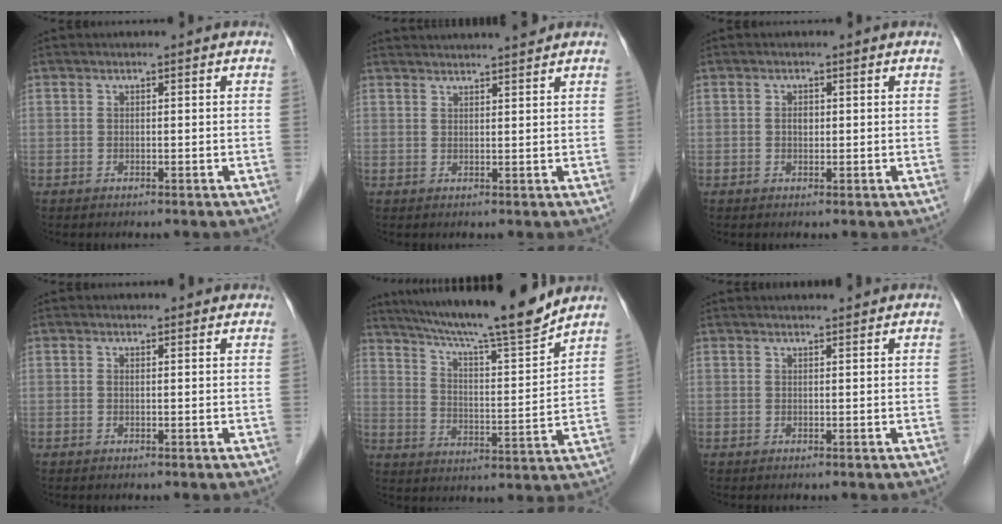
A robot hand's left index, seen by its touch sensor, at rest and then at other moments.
{"total": 8.5, "force": [8.1, -0.4, 2.6], "torque": [-0.038, 0.022, 0.103]}
{"total": 1.0, "force": [0.1, 0.7, 0.7], "torque": [-0.014, 0.002, 0.000]}
{"total": 1.8, "force": [1.6, 0.7, 0.4], "torque": [-0.013, 0.006, 0.009]}
{"total": 17.3, "force": [15.2, -0.6, 8.1], "torque": [-0.135, -0.014, 0.231]}
{"total": 3.6, "force": [3.6, 0.2, 0.8], "torque": [-0.013, 0.020, 0.045]}